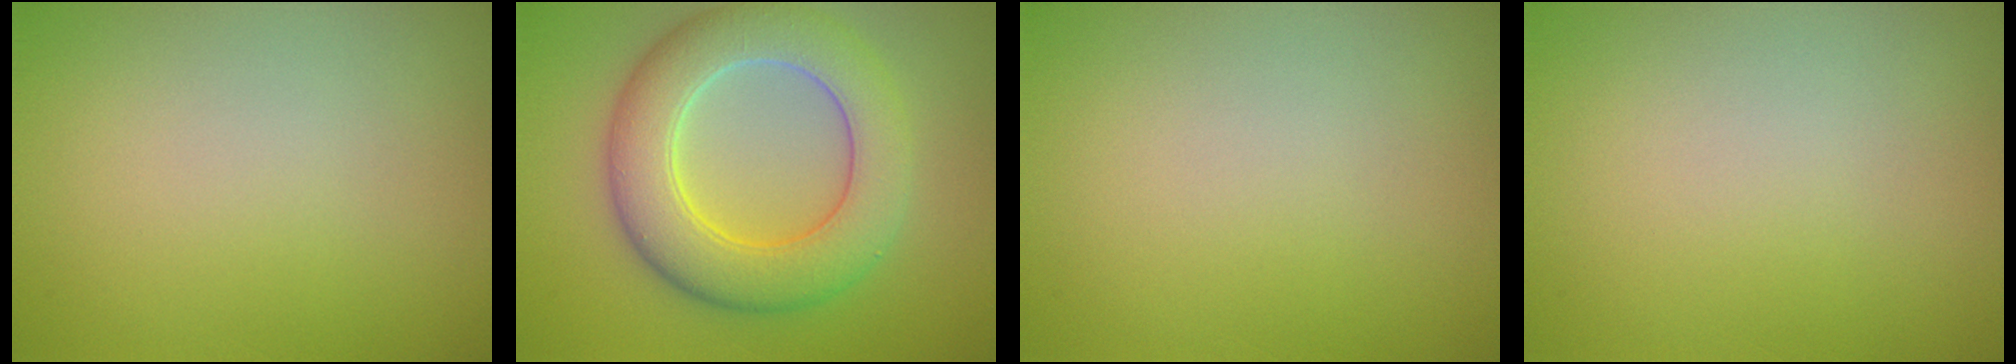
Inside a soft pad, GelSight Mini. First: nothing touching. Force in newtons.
{"total": 7.7, "press": 7.6, "slide": 0.5}
{"total": 0.0}
{"total": 0.0}